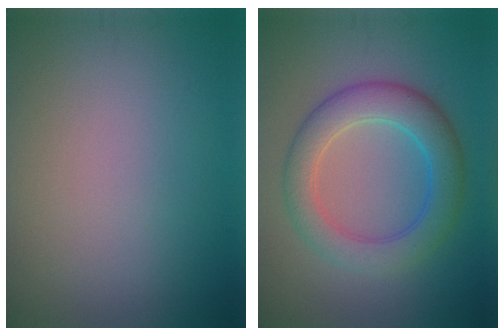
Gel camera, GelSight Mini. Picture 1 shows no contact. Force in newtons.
{"total": 5.9, "press": 5.9, "slide": 0.1}